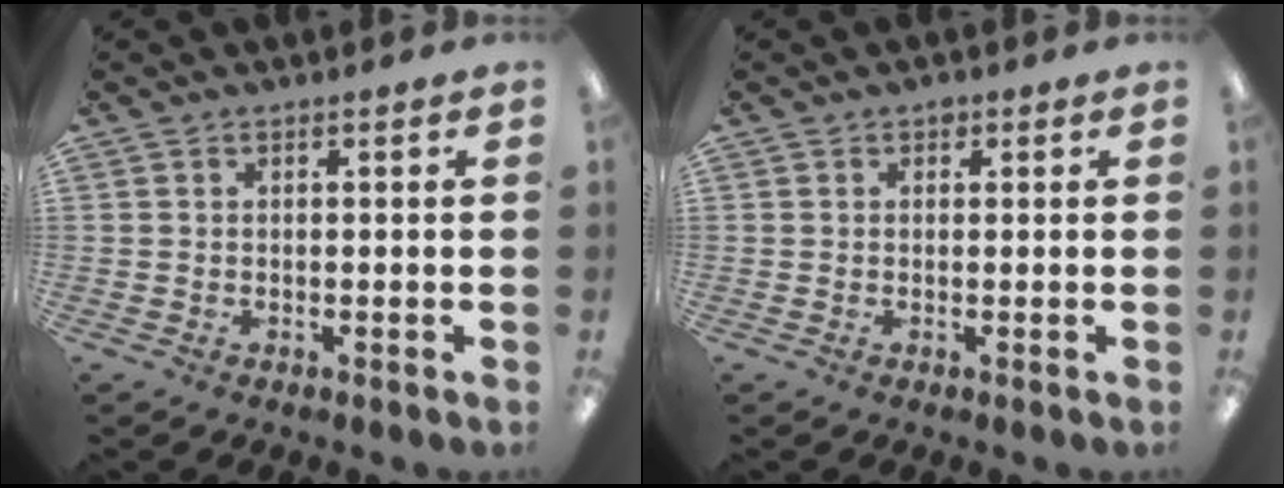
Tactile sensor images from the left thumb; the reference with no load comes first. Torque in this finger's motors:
{"motor_torque": [0.13, -0.12, 0.23, 0.27, 0.00]}